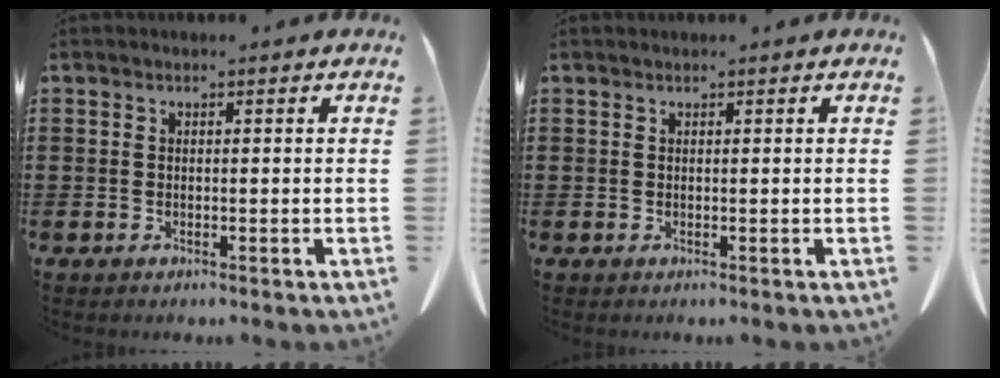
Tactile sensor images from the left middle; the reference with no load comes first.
{"total": 0.0}